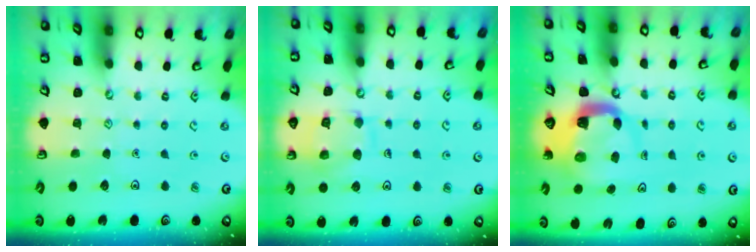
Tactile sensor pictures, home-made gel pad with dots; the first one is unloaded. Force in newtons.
{"total": 11.6, "press": 11.6, "slide": 1.1}
{"total": 5.6, "press": 5.5, "slide": 0.9}